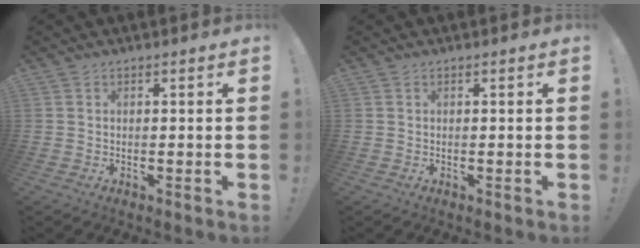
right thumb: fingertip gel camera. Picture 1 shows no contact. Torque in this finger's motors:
{"motor_torque": [-0.15, -0.09, 0.22, 0.05, 0.00]}